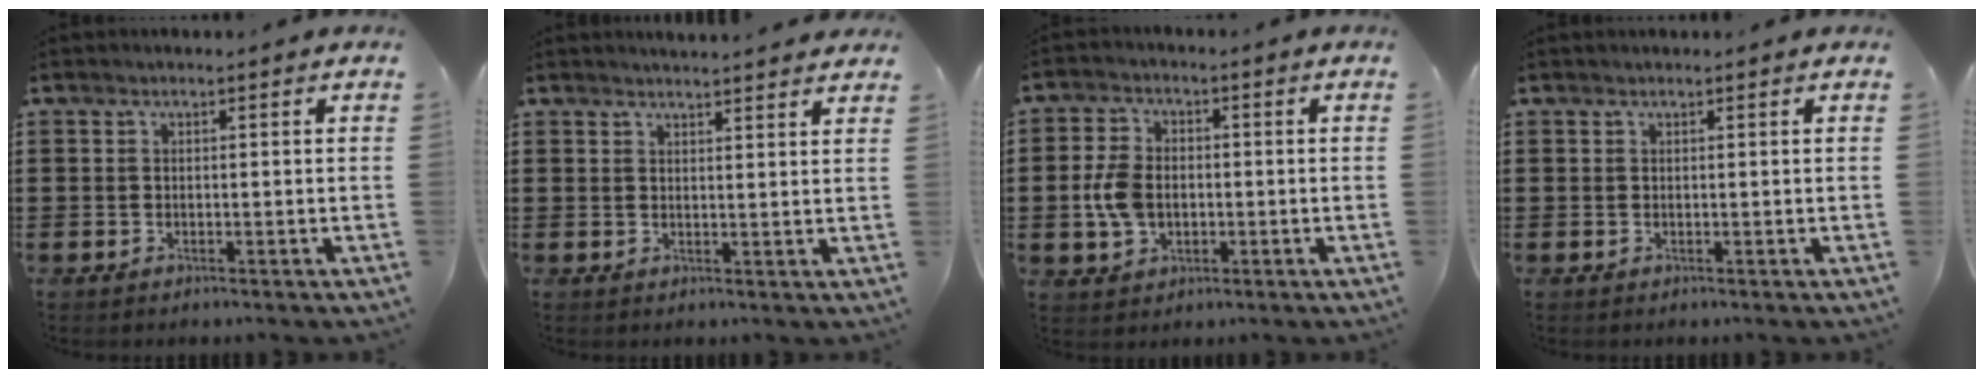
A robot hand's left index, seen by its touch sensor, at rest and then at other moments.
{"total": 2.3, "force": [2.2, -0.3, -0.1], "torque": [-0.004, -0.005, 0.043]}
{"total": 6.5, "force": [-0.7, 4.6, 4.5], "torque": [-0.124, 0.001, -0.021]}
{"total": 0.0}